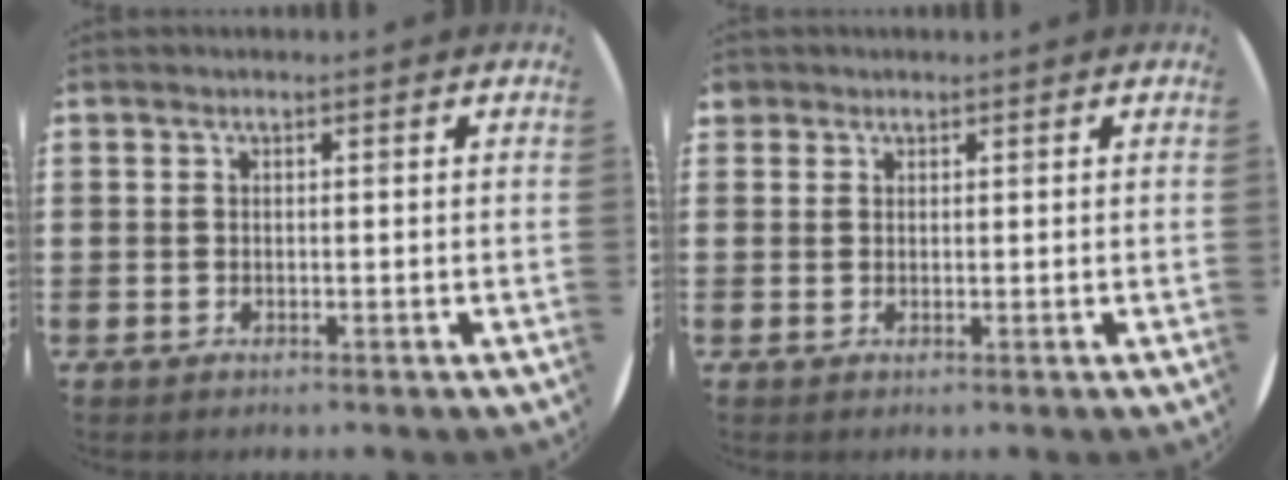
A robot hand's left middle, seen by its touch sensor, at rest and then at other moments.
{"total": 1.0, "force": [0.8, 0.5, -0.1], "torque": [0.000, 0.004, 0.017]}